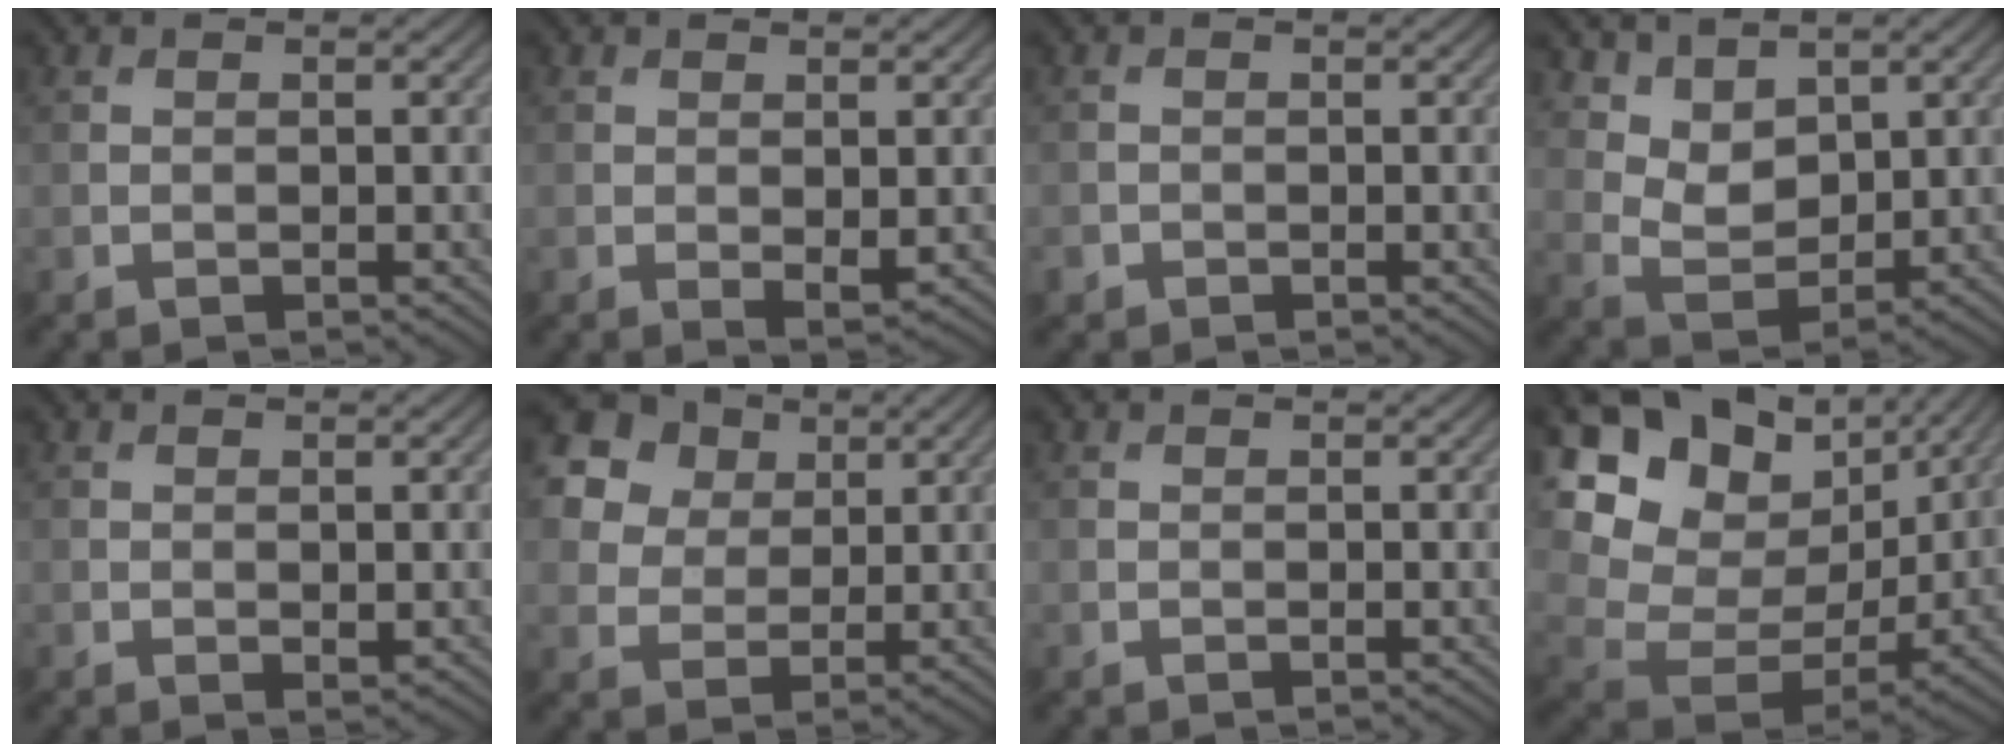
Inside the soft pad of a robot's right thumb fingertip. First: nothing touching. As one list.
[{"total": 1.6, "force": [0.4, 0.8, 1.3], "torque": [-0.025, -0.009, 0.012]}, {"total": 1.0, "force": [-0.5, 0.8, 0.1], "torque": [-0.002, -0.006, -0.014]}, {"total": 5.2, "force": [3.6, 2.9, 2.4], "torque": [-0.066, -0.015, 0.074]}, {"total": 0.8, "force": [0.3, 0.5, 0.5], "torque": [-0.007, -0.005, 0.009]}, {"total": 15.8, "force": [8.5, 11.7, 6.5], "torque": [-0.226, 0.034, 0.172]}, {"total": 0.0}, {"total": 18.8, "force": [8.3, 13.0, 10.6], "torque": [-0.265, 0.022, 0.175]}]